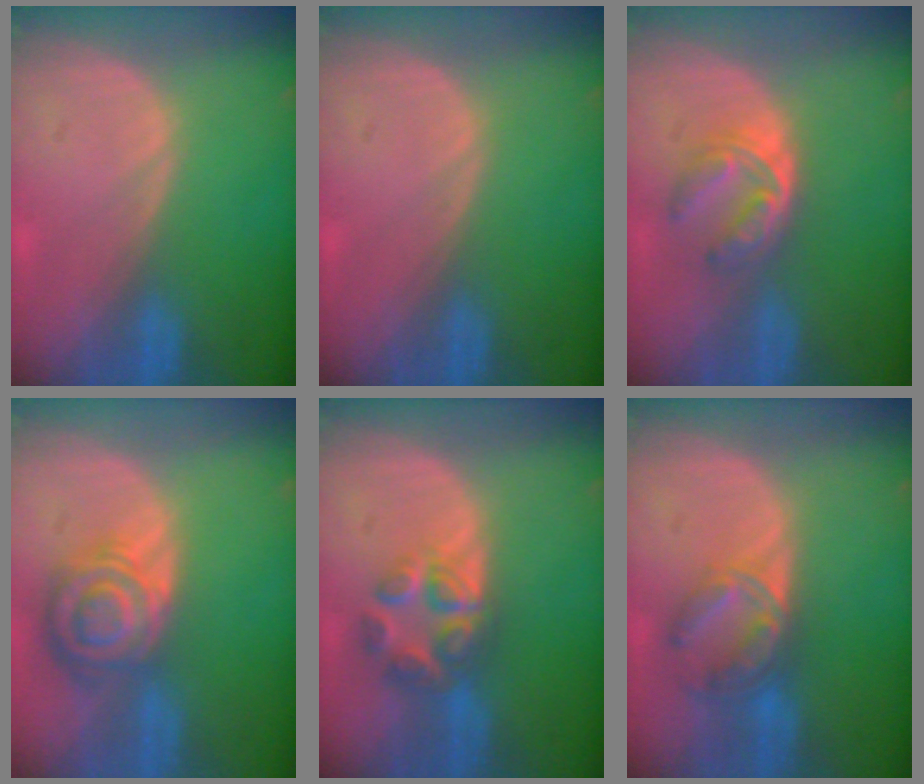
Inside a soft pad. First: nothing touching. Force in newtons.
{"total": 0.0}
{"total": 6.3, "press": 5.0, "slide": 3.8}
{"total": 8.4, "press": 7.2, "slide": 4.2}
{"total": 6.8, "press": 5.8, "slide": 3.6}
{"total": 7.1, "press": 5.9, "slide": 4.0}